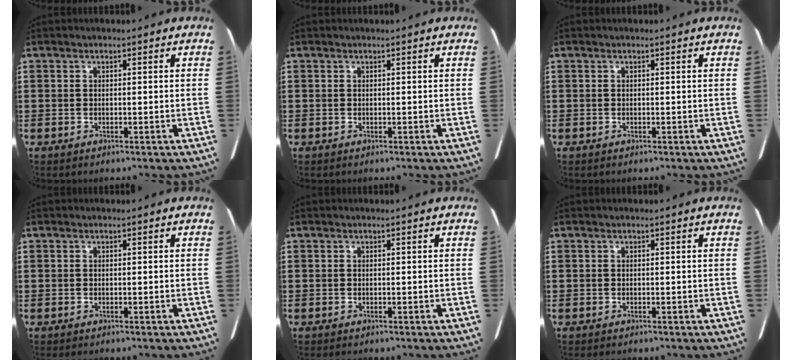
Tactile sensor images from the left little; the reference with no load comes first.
{"total": 0.0}
{"total": 0.0}
{"total": 0.0}
{"total": 0.0}
{"total": 0.0}